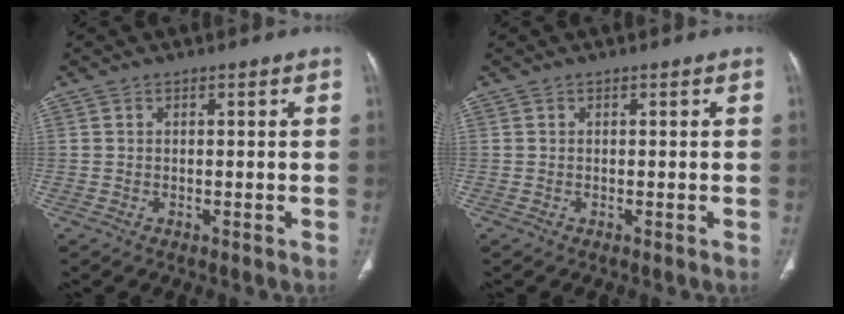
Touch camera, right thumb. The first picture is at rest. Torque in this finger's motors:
{"motor_torque": [0.00, 0.00, 0.00, 0.00, 0.00]}